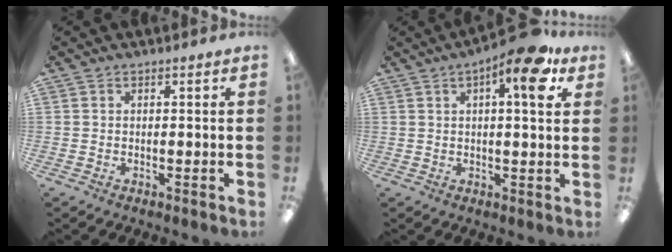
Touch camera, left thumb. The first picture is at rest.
{"total": 11.4, "force": [5.3, 3.4, 9.5], "torque": [-0.132, -0.018, 0.080]}